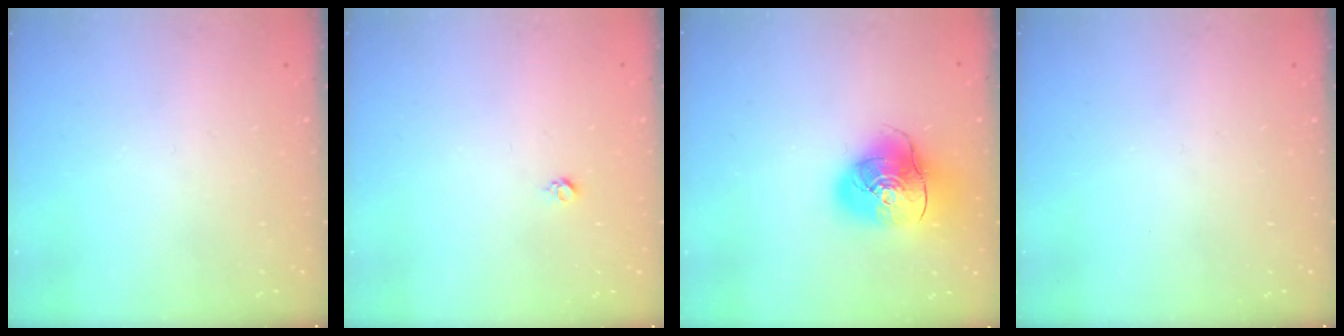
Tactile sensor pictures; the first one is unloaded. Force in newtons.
{"total": 3.0, "press": 2.9, "slide": 0.4}
{"total": 14.0, "press": 13.8, "slide": 2.3}
{"total": 0.0}